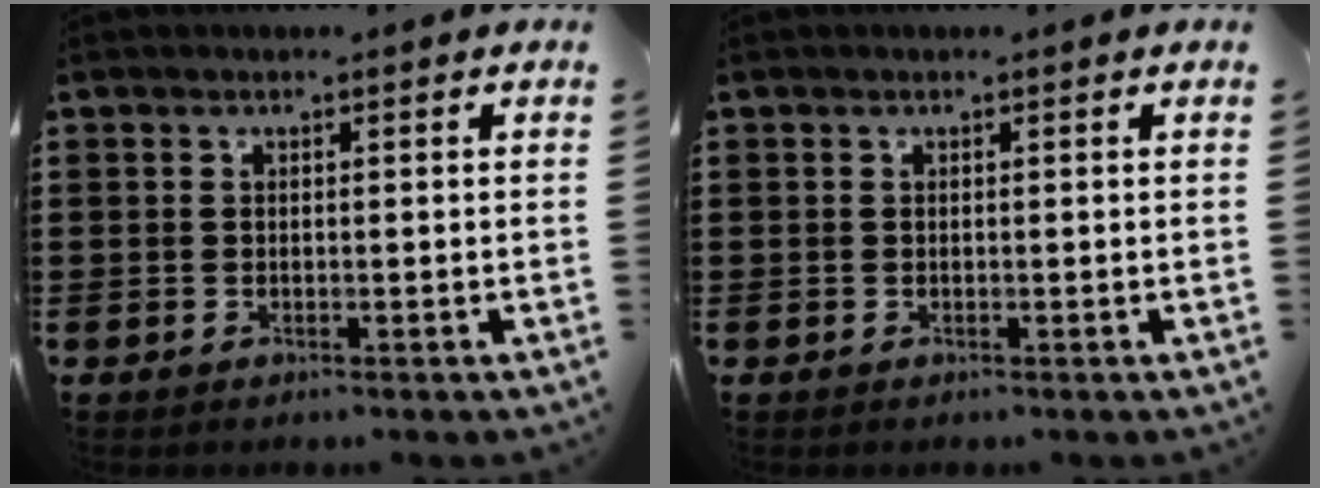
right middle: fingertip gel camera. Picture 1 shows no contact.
{"total": 0.0}